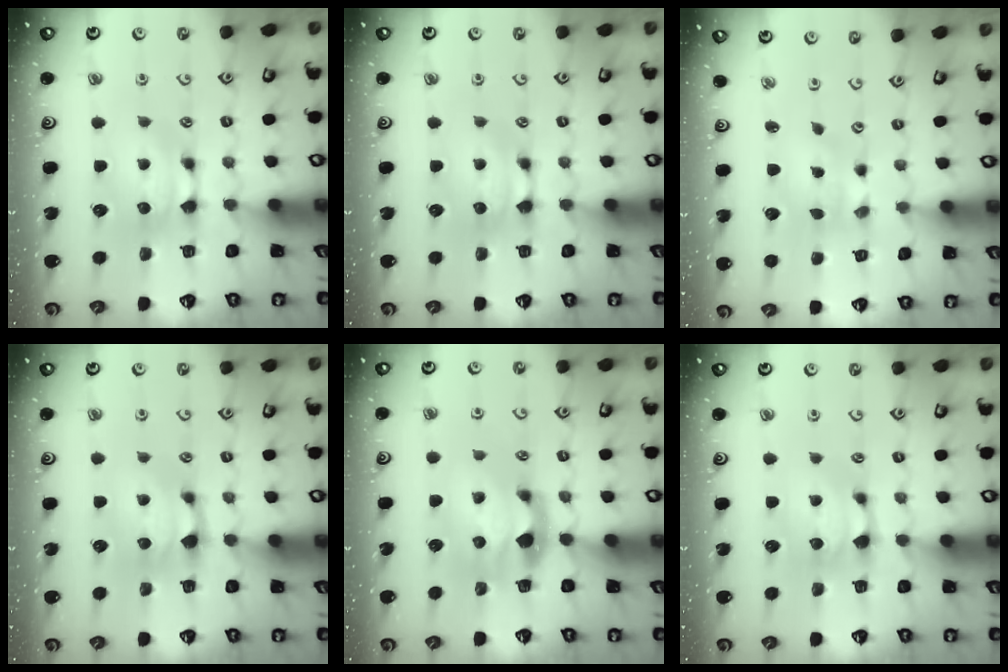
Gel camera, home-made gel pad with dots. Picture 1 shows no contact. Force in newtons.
{"total": 0.0}
{"total": 2.2, "press": 2.0, "slide": 1.0}
{"total": 1.0, "press": 0.5, "slide": 0.8}
{"total": 2.9, "press": 2.6, "slide": 1.3}
{"total": 1.0, "press": 0.3, "slide": 0.9}